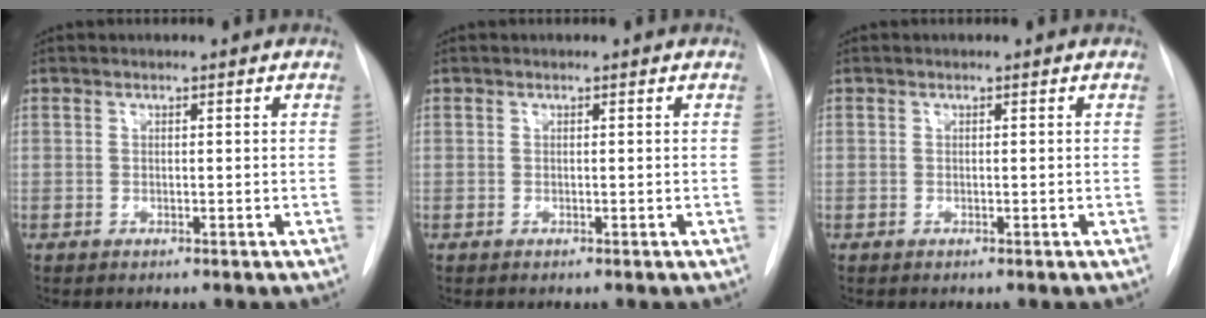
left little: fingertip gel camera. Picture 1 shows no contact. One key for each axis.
{"total": 0.0}
{"total": 0.0}